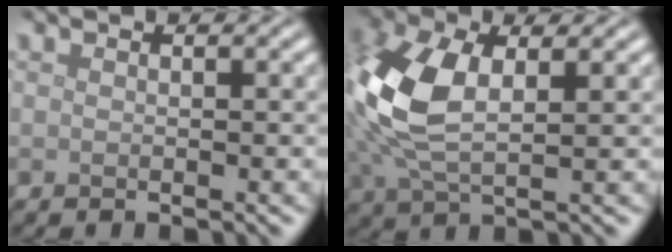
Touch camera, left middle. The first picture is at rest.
{"total": 8.5, "force": [1.0, 4.6, 7.1], "torque": [-0.182, 0.000, 0.018]}